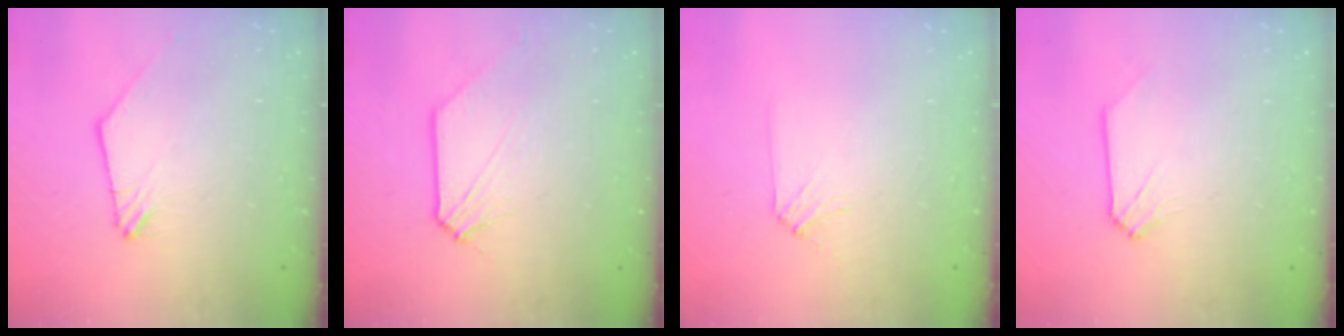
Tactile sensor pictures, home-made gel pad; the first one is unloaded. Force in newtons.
{"total": 1.6, "press": 1.6, "slide": 0.2}
{"total": 3.5, "press": 3.5, "slide": 0.5}
{"total": 0.0}